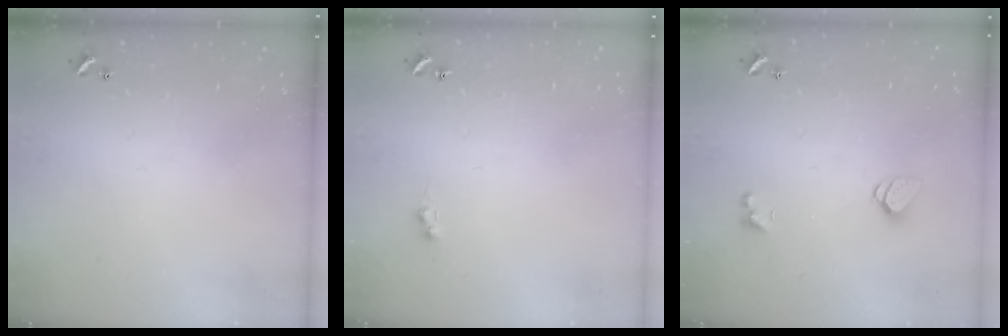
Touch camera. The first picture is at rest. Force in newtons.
{"total": 1.0, "press": 0.9, "slide": 0.4}
{"total": 1.5, "press": 1.4, "slide": 0.5}